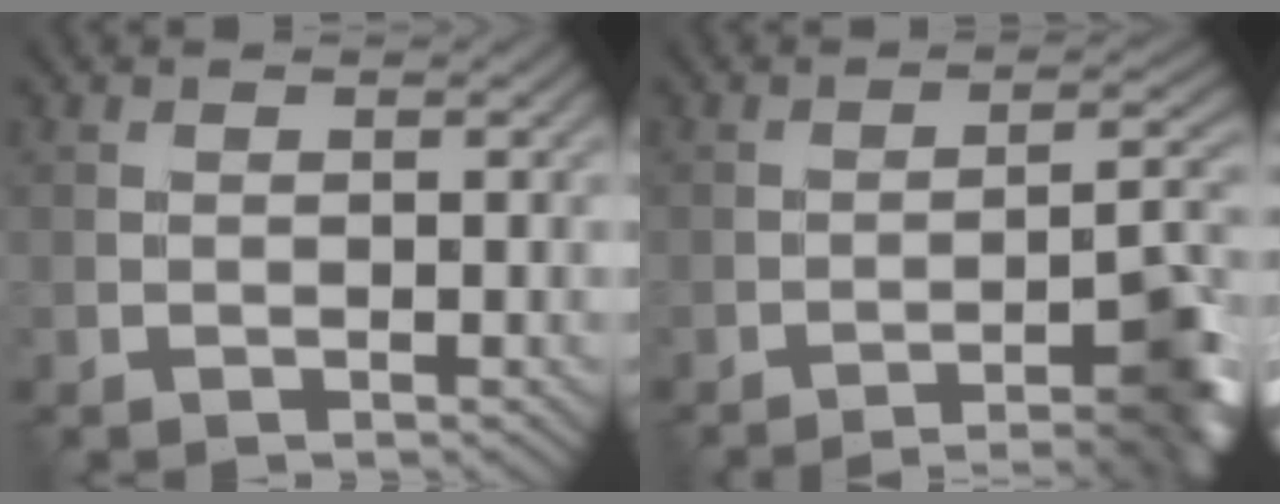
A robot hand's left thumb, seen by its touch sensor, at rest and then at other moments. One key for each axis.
{"total": 8.6, "fx": -5.1, "fy": 1.7, "fz": 6.7, "tx": -0.081, "ty": 0.009, "tz": -0.073}